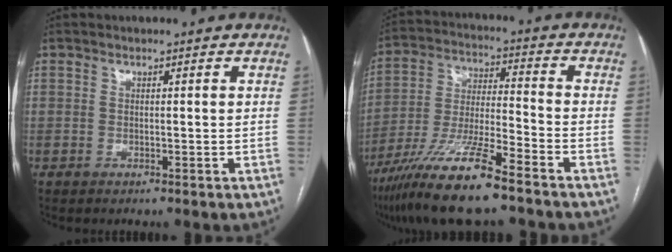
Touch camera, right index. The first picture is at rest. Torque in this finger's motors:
{"motor_torque": [1.05, -1.08, 0.94, 0.21]}